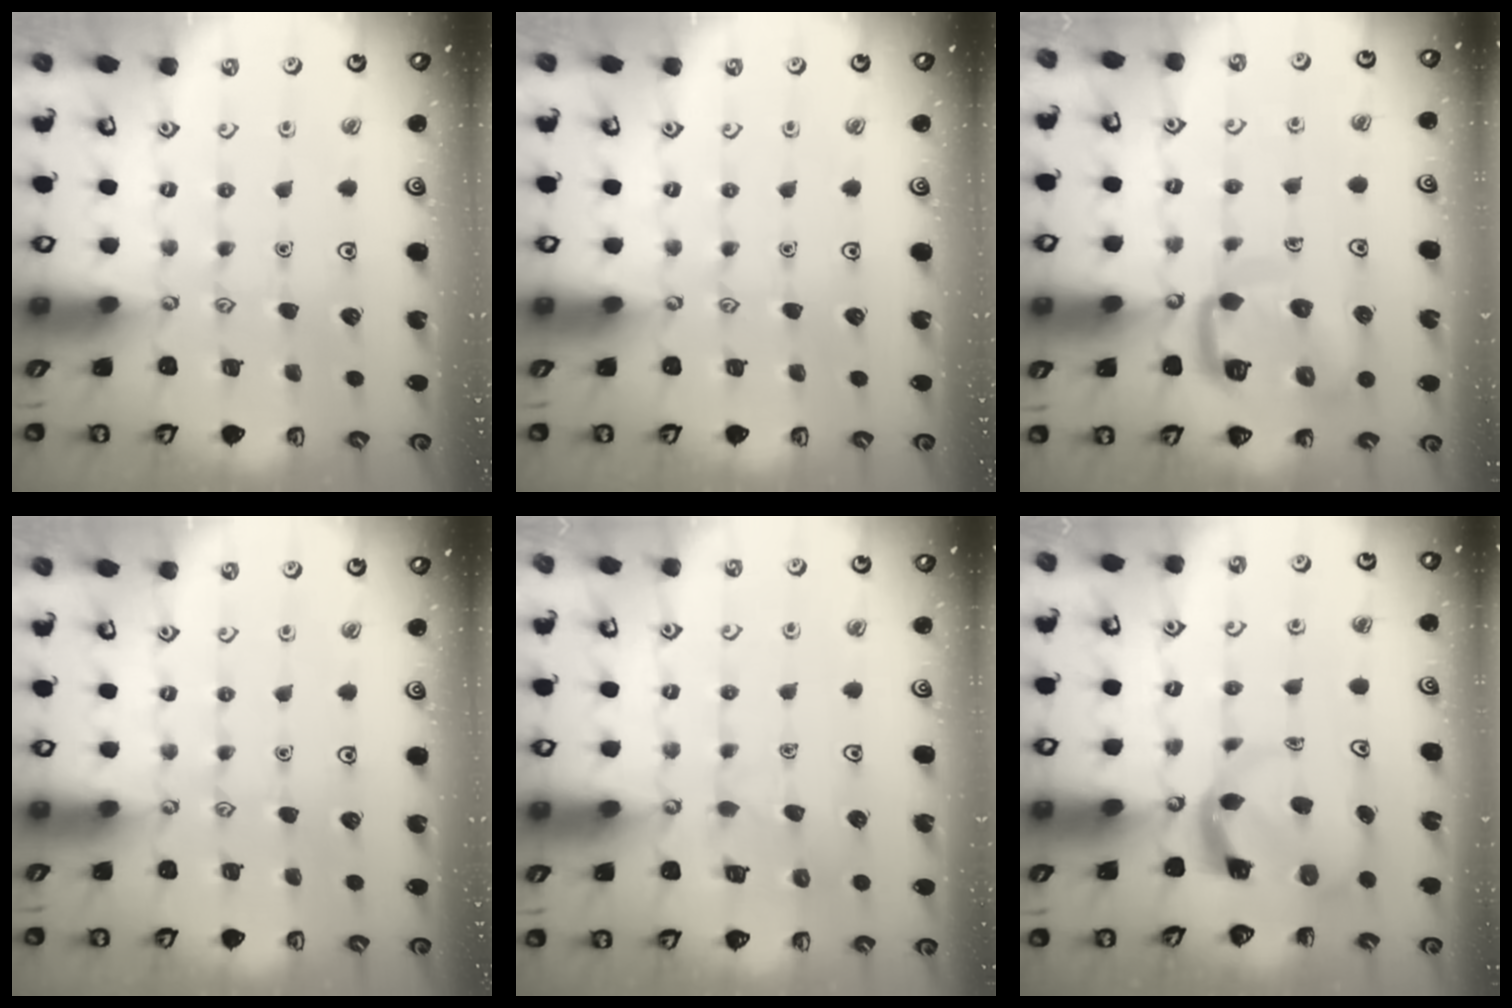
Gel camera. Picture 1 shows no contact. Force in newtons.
{"total": 0.0}
{"total": 11.4, "press": 11.4, "slide": 1.2}
{"total": 0.0}
{"total": 5.5, "press": 5.5, "slide": 0.6}
{"total": 4.0, "press": 4.0, "slide": 0.6}